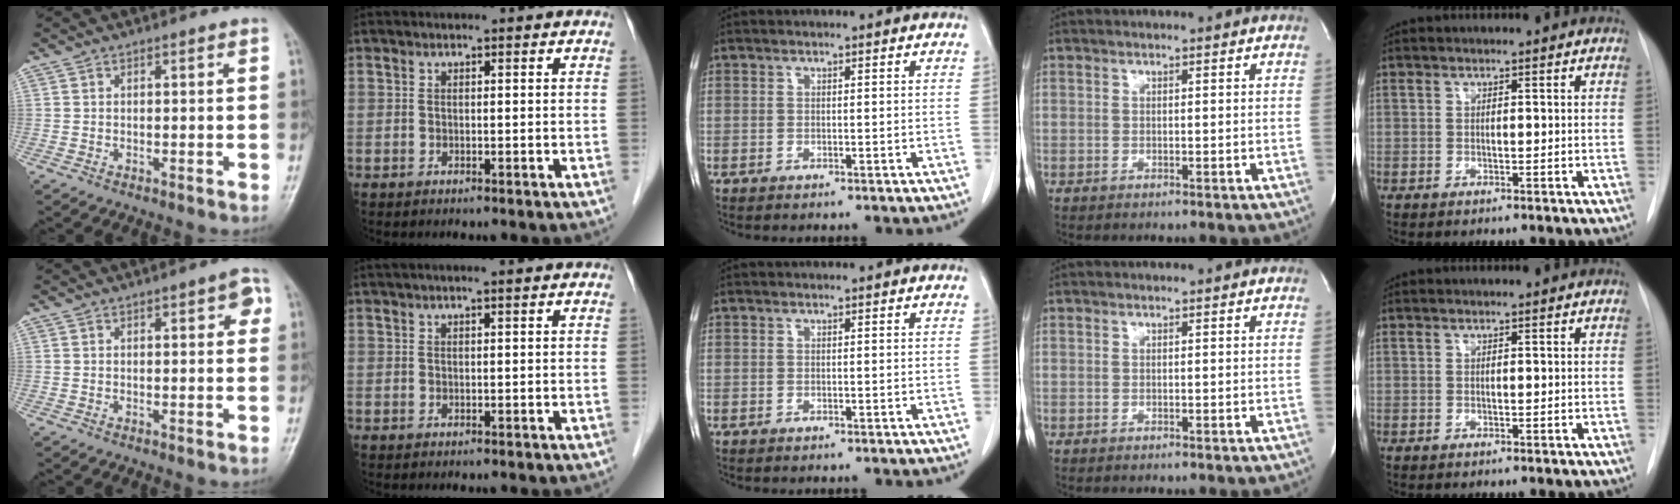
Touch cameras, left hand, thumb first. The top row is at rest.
{"thumb": {"total": 3.5, "force": [1.2, 1.3, 3.1], "torque": [-0.028, 0.004, 0.011]}, "index": {"total": 3.9, "force": [3.2, -0.1, 2.3], "torque": [-0.030, 0.031, 0.047]}}